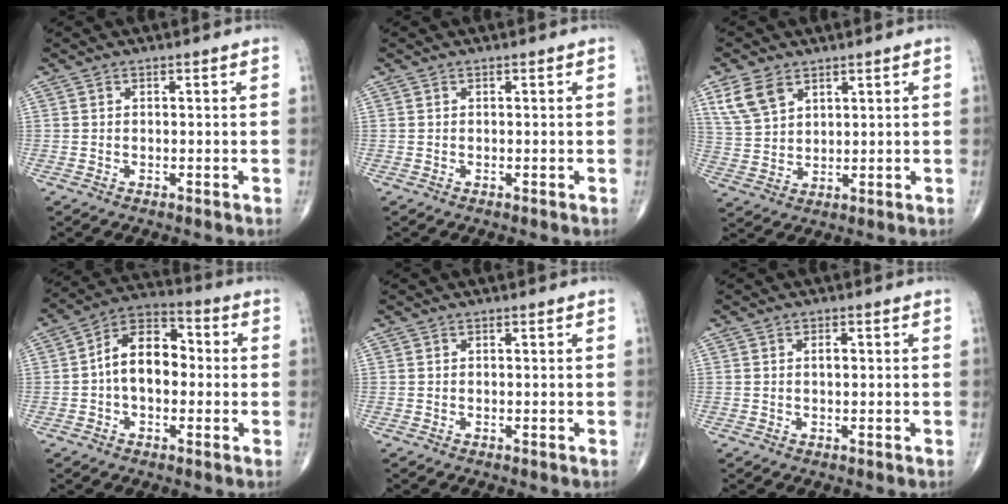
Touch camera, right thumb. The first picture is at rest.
{"total": 0.0}
{"total": 7.2, "force": [4.1, 4.4, 3.9], "torque": [-0.071, -0.011, 0.092]}
{"total": 11.4, "force": [-0.3, 7.3, 8.8], "torque": [-0.122, 0.035, -0.018]}
{"total": 0.0}
{"total": 1.4, "force": [0.2, 0.7, 1.2], "torque": [-0.014, 0.001, 0.001]}